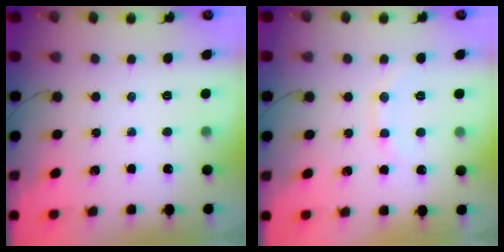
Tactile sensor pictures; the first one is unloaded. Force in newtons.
{"total": 7.3, "press": 7.3, "slide": 0.9}